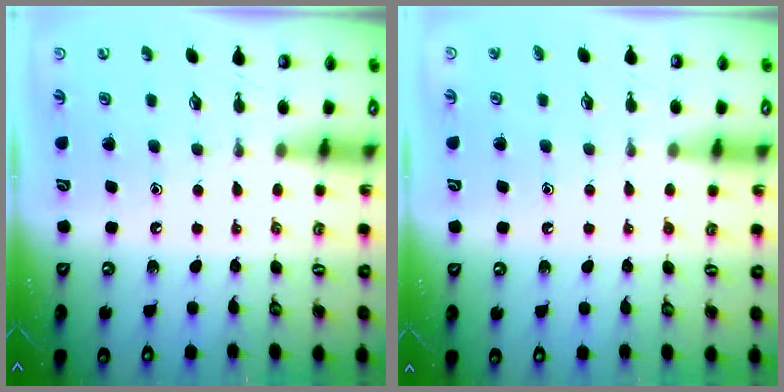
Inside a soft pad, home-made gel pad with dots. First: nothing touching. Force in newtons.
{"total": 3.7, "press": 3.6, "slide": 0.4}